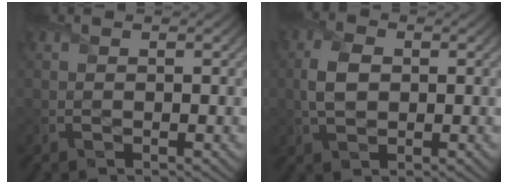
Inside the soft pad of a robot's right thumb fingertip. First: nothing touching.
{"total": 4.1, "force": [0.3, 2.7, 3.1], "torque": [-0.073, 0.003, 0.002]}